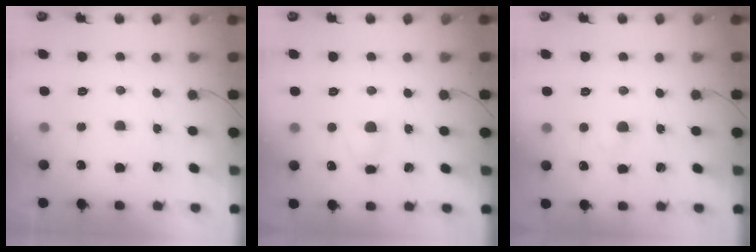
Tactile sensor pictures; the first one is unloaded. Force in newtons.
{"total": 2.3, "press": 2.1, "slide": 1.0}
{"total": 1.9, "press": 1.7, "slide": 0.9}